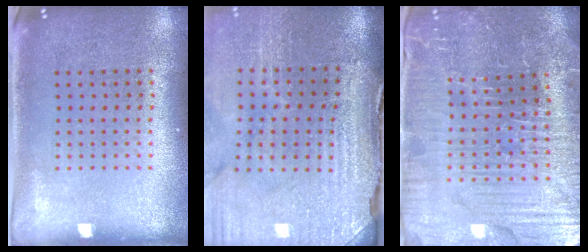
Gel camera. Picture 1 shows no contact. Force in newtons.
{"total": 4.6, "press": 3.9, "slide": 2.3}
{"total": 4.6, "press": 4.6, "slide": 0.9}